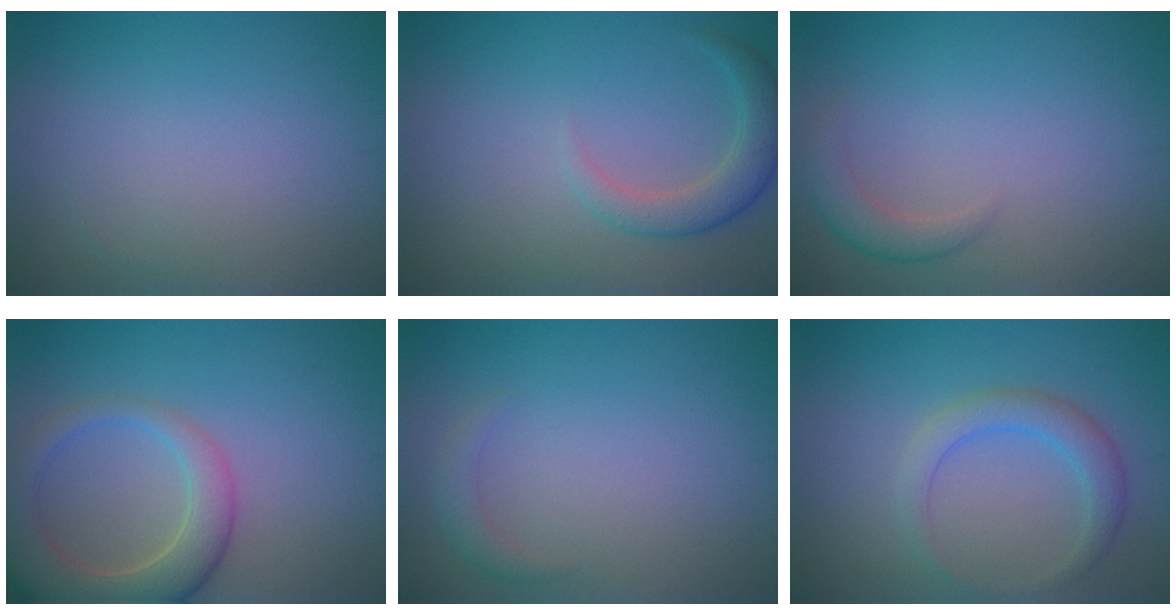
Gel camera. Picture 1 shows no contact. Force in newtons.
{"total": 2.7, "press": 2.7, "slide": 0.1}
{"total": 2.0, "press": 2.0, "slide": 0.2}
{"total": 6.4, "press": 6.4, "slide": 0.7}
{"total": 1.3, "press": 1.2, "slide": 0.1}
{"total": 2.8, "press": 2.8, "slide": 0.0}